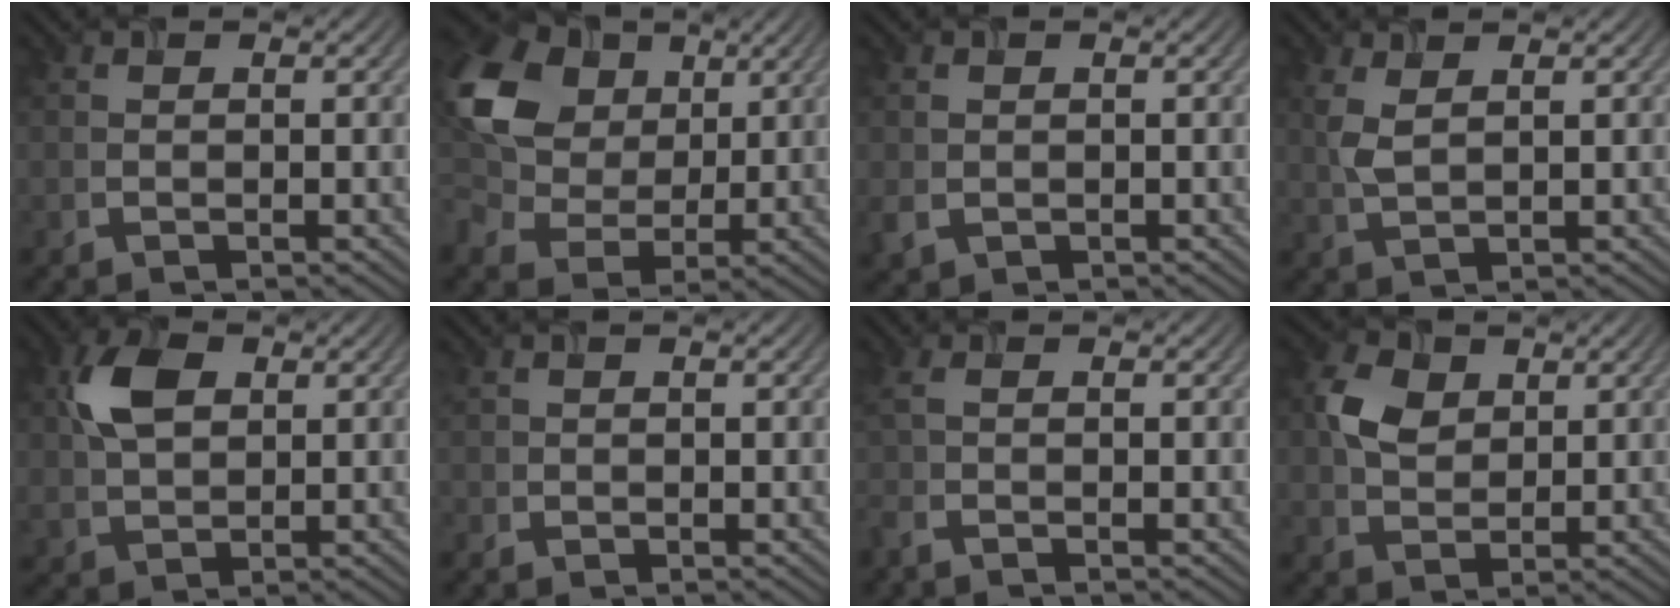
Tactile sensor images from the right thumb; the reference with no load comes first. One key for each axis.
{"total": 14.8, "fx": 4.8, "fy": 11.1, "fz": 8.5, "tx": -0.227, "ty": 0.036, "tz": 0.085}
{"total": 1.8, "fx": -0.2, "fy": 1.6, "fz": 0.8, "tx": -0.021, "ty": -0.006, "tz": -0.003}
{"total": 3.0, "fx": 1.3, "fy": 1.3, "fz": 2.4, "tx": -0.069, "ty": 0.005, "tz": 0.029}
{"total": 6.6, "fx": 2.0, "fy": 4.3, "fz": 4.6, "tx": -0.108, "ty": 0.009, "tz": 0.036}
{"total": 0.8, "fx": 0.3, "fy": 0.7, "fz": 0.0, "tx": 0.004, "ty": -0.001, "tz": 0.003}
{"total": 2.4, "fx": -0.7, "fy": 0.5, "fz": 2.3, "tx": -0.068, "ty": -0.005, "tz": -0.026}
{"total": 5.1, "fx": 1.7, "fy": 3.7, "fz": 3.1, "tx": -0.074, "ty": 0.006, "tz": 0.031}